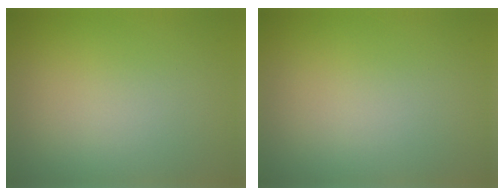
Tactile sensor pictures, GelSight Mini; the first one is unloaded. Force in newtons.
{"total": 0.0}